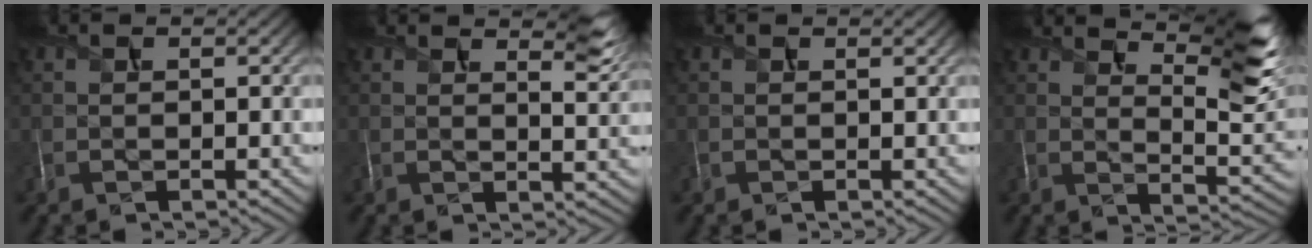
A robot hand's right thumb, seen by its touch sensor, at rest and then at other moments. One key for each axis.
{"total": 5.1, "fx": 3.8, "fy": 1.1, "fz": 3.1, "tx": -0.051, "ty": -0.003, "tz": 0.066}
{"total": 0.5, "fx": 0.4, "fy": 0.3, "fz": 0.1, "tx": -0.004, "ty": -0.003, "tz": 0.005}
{"total": 11.0, "fx": 7.4, "fy": 2.2, "fz": 7.8, "tx": -0.132, "ty": -0.001, "tz": 0.121}